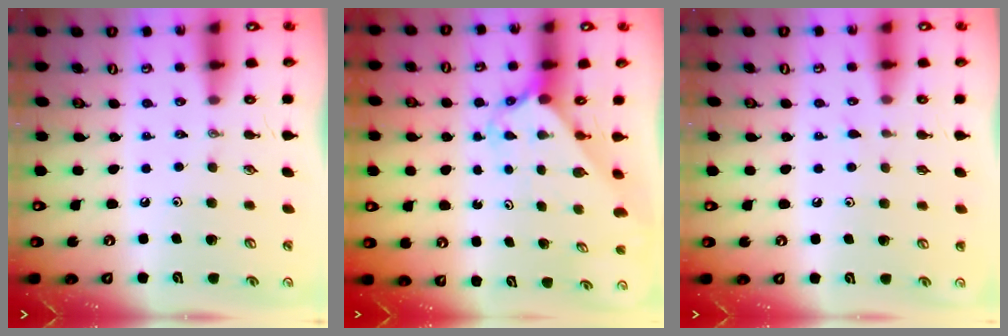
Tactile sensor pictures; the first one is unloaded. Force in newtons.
{"total": 2.4, "press": 2.4, "slide": 0.2}
{"total": 6.1, "press": 6.1, "slide": 0.5}